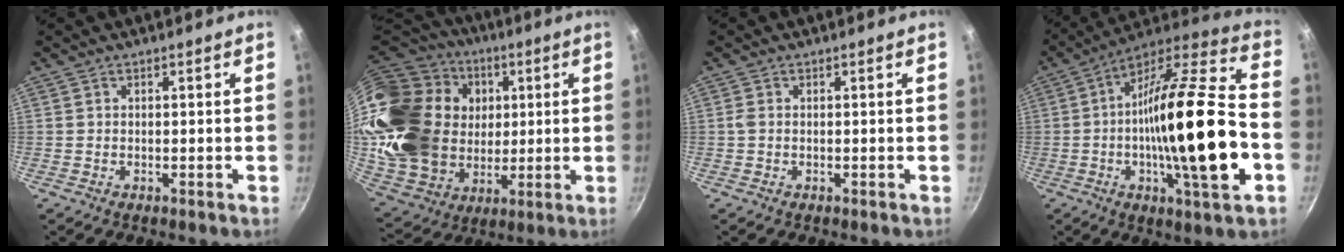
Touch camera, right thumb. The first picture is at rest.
{"total": 31.6, "force": [7.5, 24.3, 18.8], "torque": [-0.343, 0.011, 0.157]}
{"total": 0.9, "force": [0.0, 0.6, 0.7], "torque": [-0.017, 0.002, -0.003]}
{"total": 26.5, "force": [-4.7, 6.3, 25.3], "torque": [-0.405, 0.018, -0.082]}